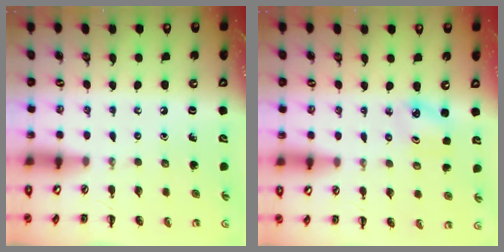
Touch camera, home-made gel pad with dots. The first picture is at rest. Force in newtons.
{"total": 2.2, "press": 2.2, "slide": 0.3}